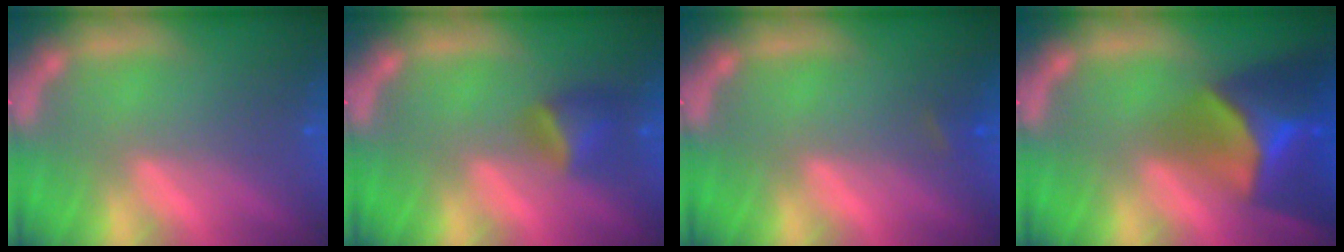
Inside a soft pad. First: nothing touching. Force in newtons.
{"total": 2.9}
{"total": 0.9}
{"total": 9.9}